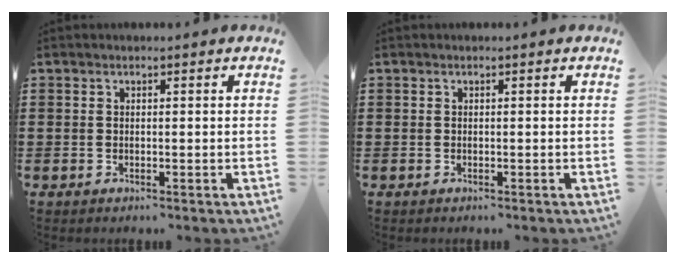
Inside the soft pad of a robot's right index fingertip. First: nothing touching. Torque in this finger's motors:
{"motor_torque": [0.16, -0.15, 0.00, 0.01]}